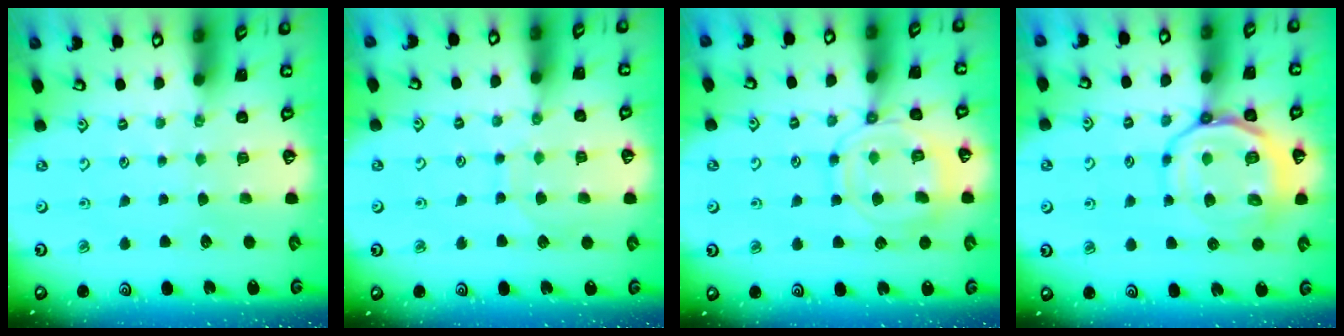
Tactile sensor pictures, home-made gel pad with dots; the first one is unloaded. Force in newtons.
{"total": 6.2, "press": 6.1, "slide": 0.5}
{"total": 12.4, "press": 12.3, "slide": 1.3}
{"total": 14.0, "press": 13.9, "slide": 2.1}